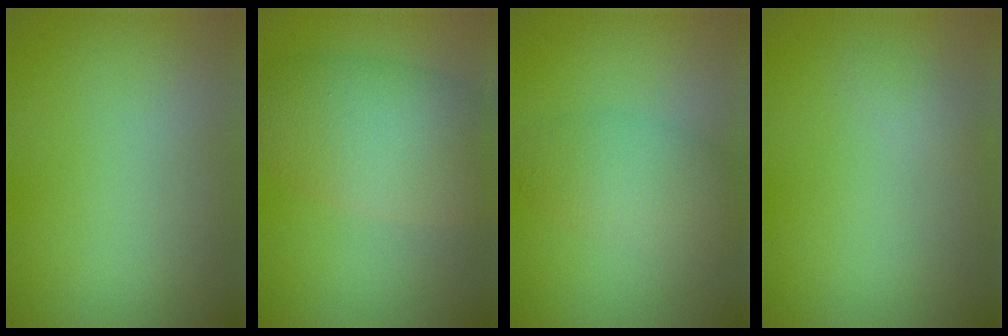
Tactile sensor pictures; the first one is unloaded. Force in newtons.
{"total": 7.7, "press": 7.7, "slide": 0.2}
{"total": 2.4, "press": 2.4, "slide": 0.3}
{"total": 0.8, "press": 0.8, "slide": 0.0}